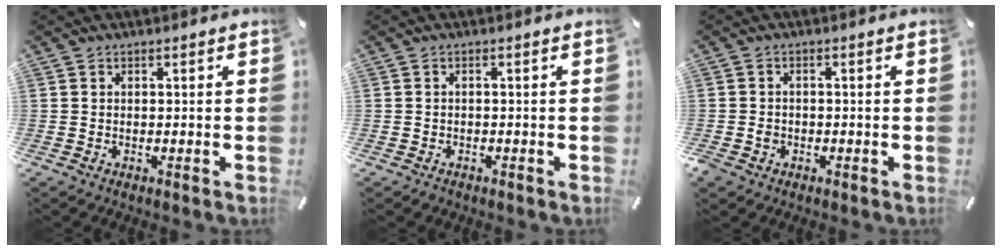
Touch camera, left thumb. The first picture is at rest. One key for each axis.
{"total": 0.9, "fx": -0.7, "fy": 0.6, "fz": 0.2, "tx": -0.005, "ty": 0.003, "tz": -0.017}
{"total": 2.3, "fx": -1.0, "fy": 1.9, "fz": 0.7, "tx": -0.013, "ty": 0.004, "tz": -0.021}